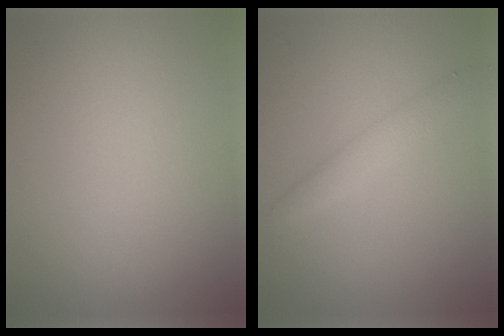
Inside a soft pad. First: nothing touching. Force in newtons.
{"total": 2.5, "press": 2.5, "slide": 0.1}